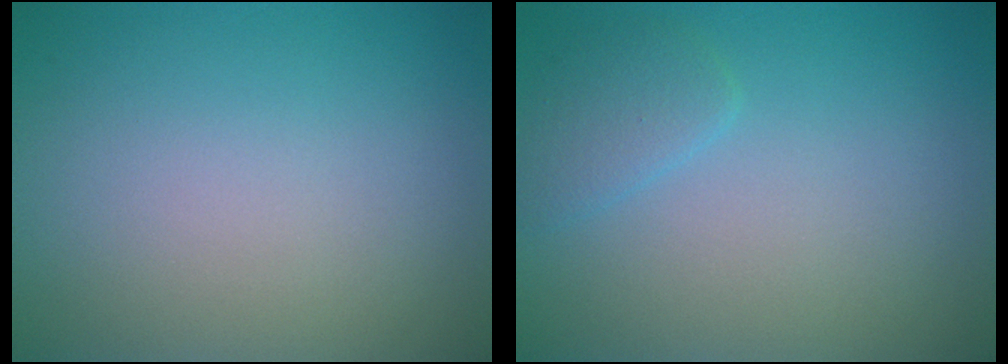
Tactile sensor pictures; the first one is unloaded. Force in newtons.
{"total": 1.6, "press": 1.6, "slide": 0.2}